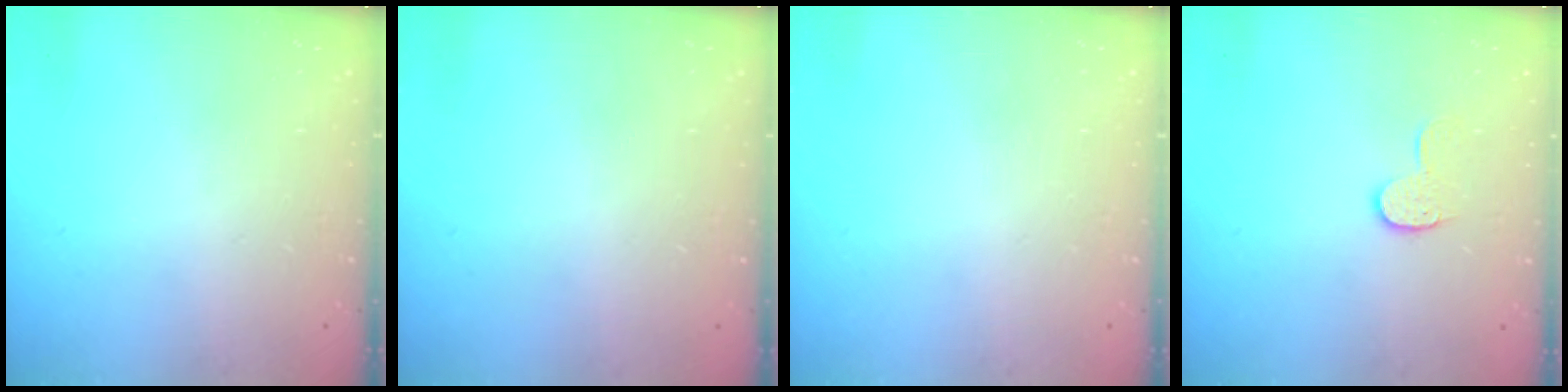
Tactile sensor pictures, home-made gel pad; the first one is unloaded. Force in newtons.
{"total": 0.6, "press": 0.5, "slide": 0.2}
{"total": 0.0}
{"total": 6.9, "press": 6.9, "slide": 0.1}